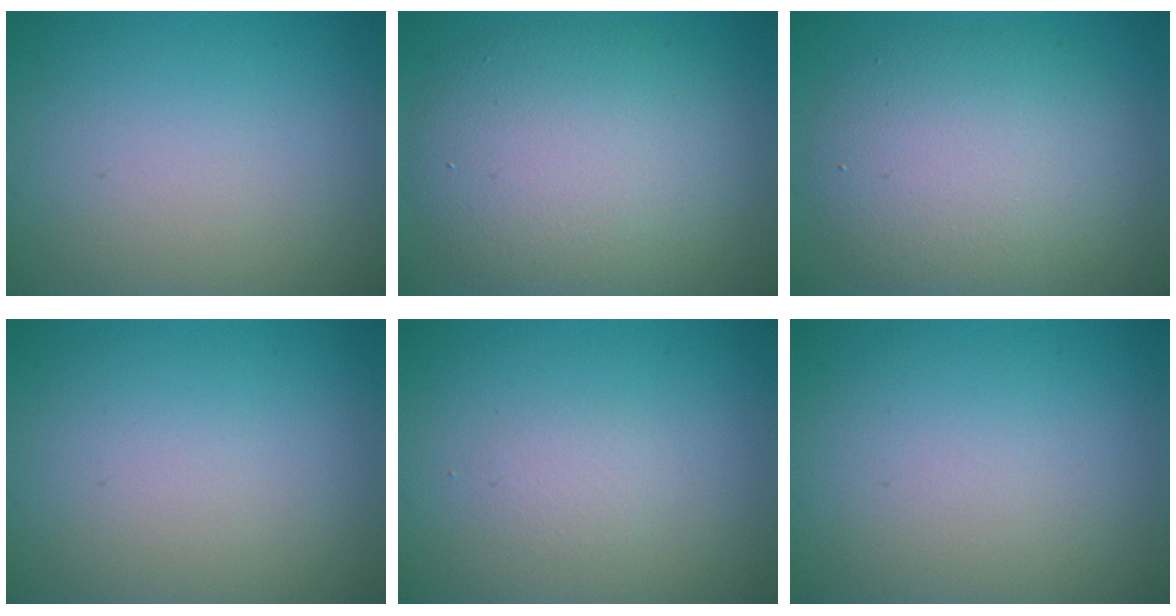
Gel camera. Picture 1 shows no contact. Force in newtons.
{"total": 9.3, "press": 9.3, "slide": 0.5}
{"total": 7.2, "press": 7.2, "slide": 0.3}
{"total": 0.0}
{"total": 0.9, "press": 0.9, "slide": 0.2}
{"total": 0.0}